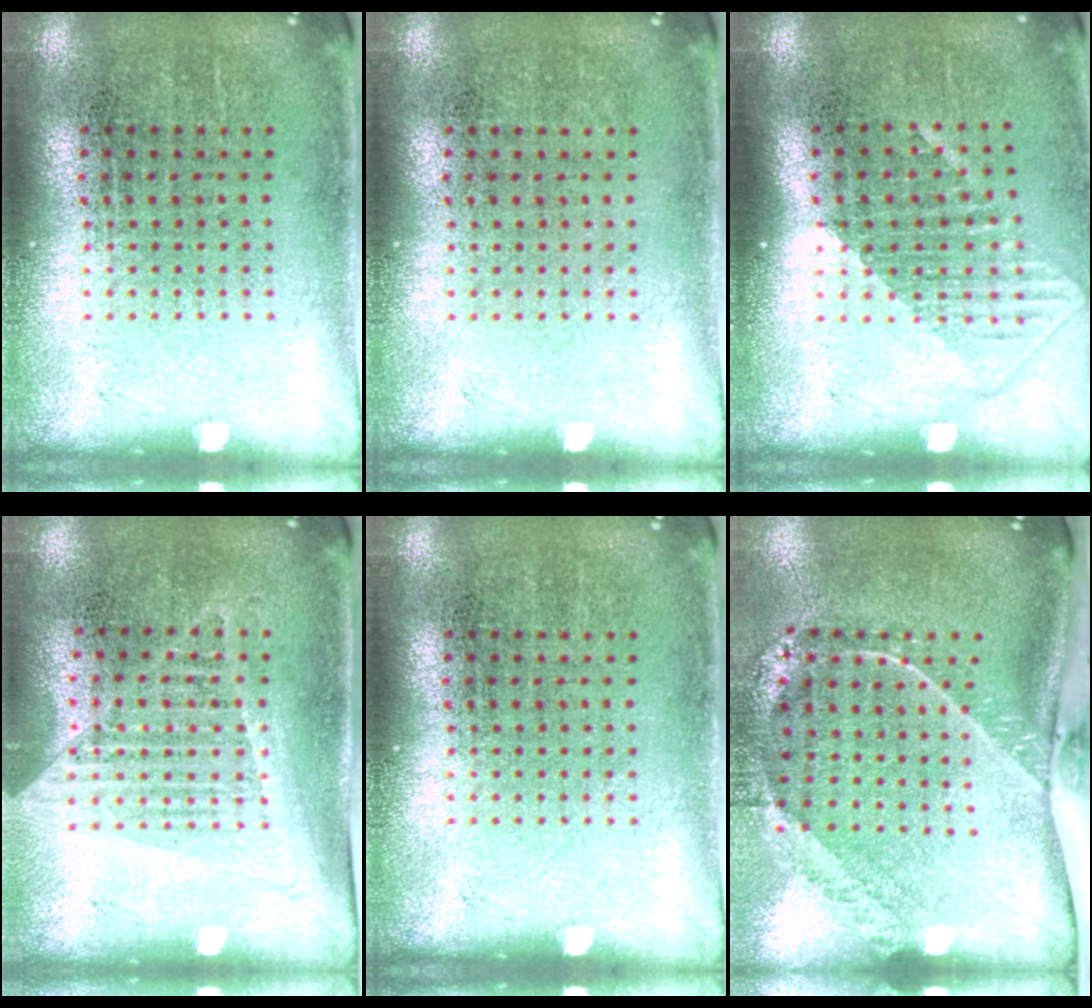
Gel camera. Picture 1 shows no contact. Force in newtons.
{"total": 0.0}
{"total": 1.4, "press": 1.1, "slide": 0.9}
{"total": 1.3, "press": 1.2, "slide": 0.6}
{"total": 0.0}
{"total": 2.6, "press": 1.7, "slide": 2.0}